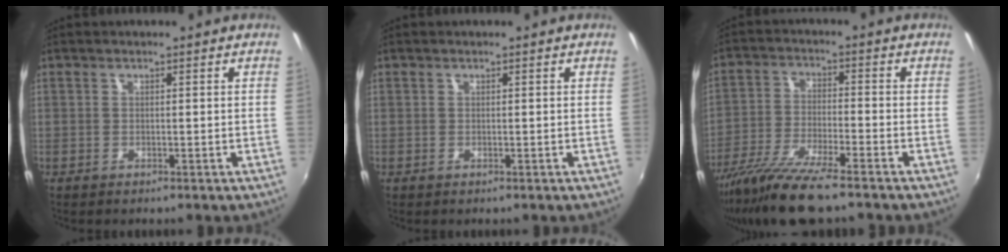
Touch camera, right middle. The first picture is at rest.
{"total": 0.0}
{"total": 12.4, "force": [-9.8, 1.3, 7.5], "torque": [-0.161, -0.035, -0.184]}